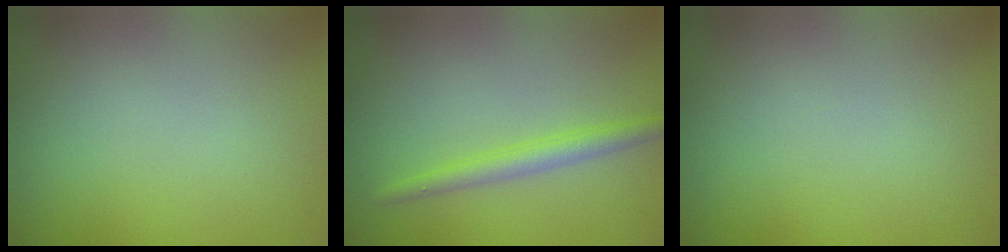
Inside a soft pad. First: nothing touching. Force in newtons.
{"total": 2.1, "press": 2.0, "slide": 0.2}
{"total": 0.0}